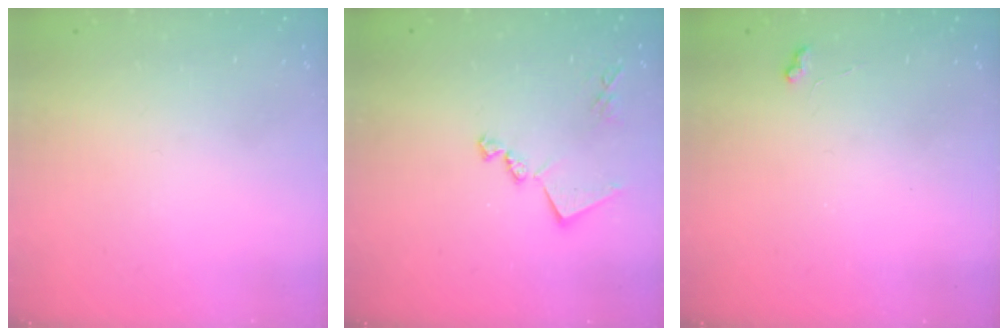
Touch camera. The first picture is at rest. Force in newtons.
{"total": 12.1, "press": 12.0, "slide": 0.4}
{"total": 4.3, "press": 4.3, "slide": 0.6}